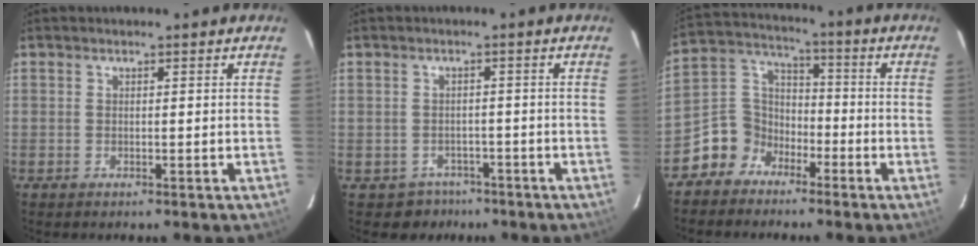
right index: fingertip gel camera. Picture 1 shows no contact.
{"total": 4.5, "force": [-2.7, 3.5, -0.4], "torque": [0.000, 0.027, -0.035]}
{"total": 10.2, "force": [-6.3, 7.8, 1.9], "torque": [-0.059, 0.049, -0.128]}